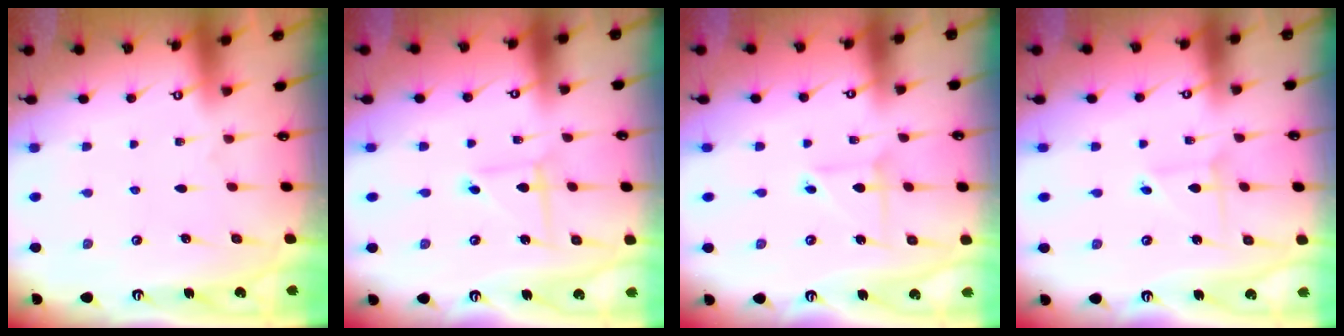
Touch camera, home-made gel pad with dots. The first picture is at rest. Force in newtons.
{"total": 2.4, "press": 2.4, "slide": 0.2}
{"total": 3.3, "press": 3.3, "slide": 0.4}
{"total": 2.3, "press": 2.3, "slide": 0.0}